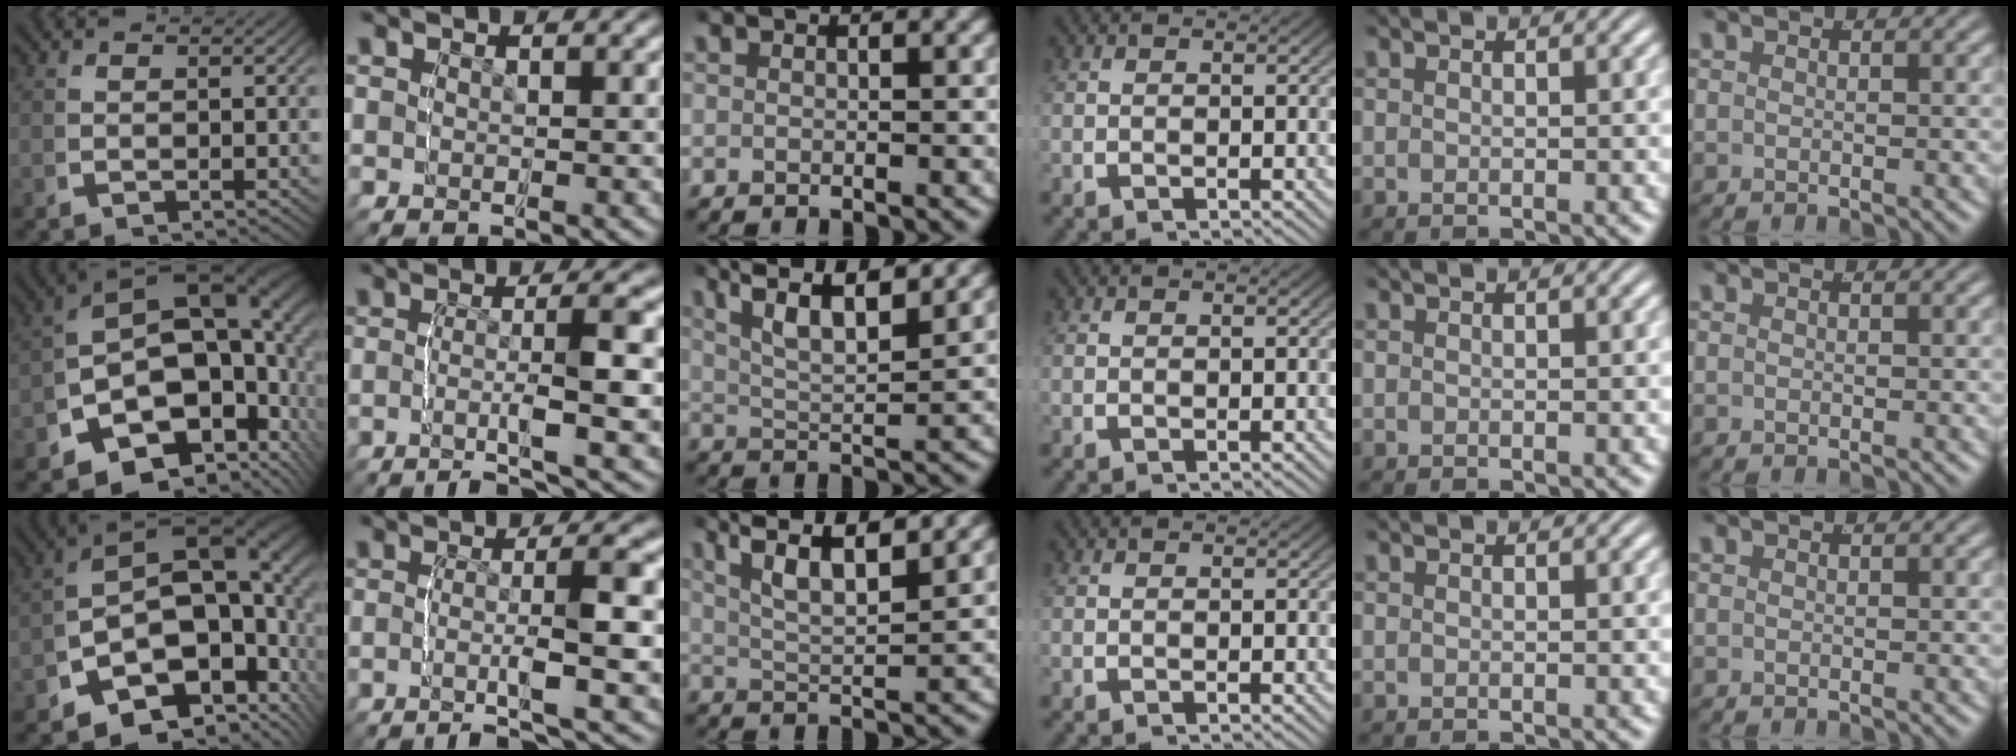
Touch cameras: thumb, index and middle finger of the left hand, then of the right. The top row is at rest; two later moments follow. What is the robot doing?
{"motion": "grasp_and_lifting", "object": "sponge"}